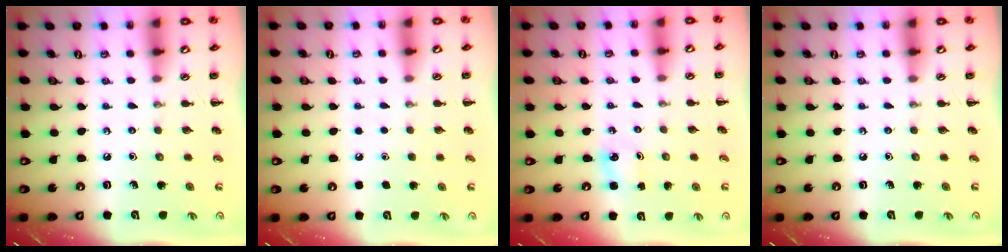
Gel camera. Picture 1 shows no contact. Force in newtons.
{"total": 1.6, "press": 1.6, "slide": 0.1}
{"total": 1.4, "press": 1.4, "slide": 0.3}
{"total": 0.0}